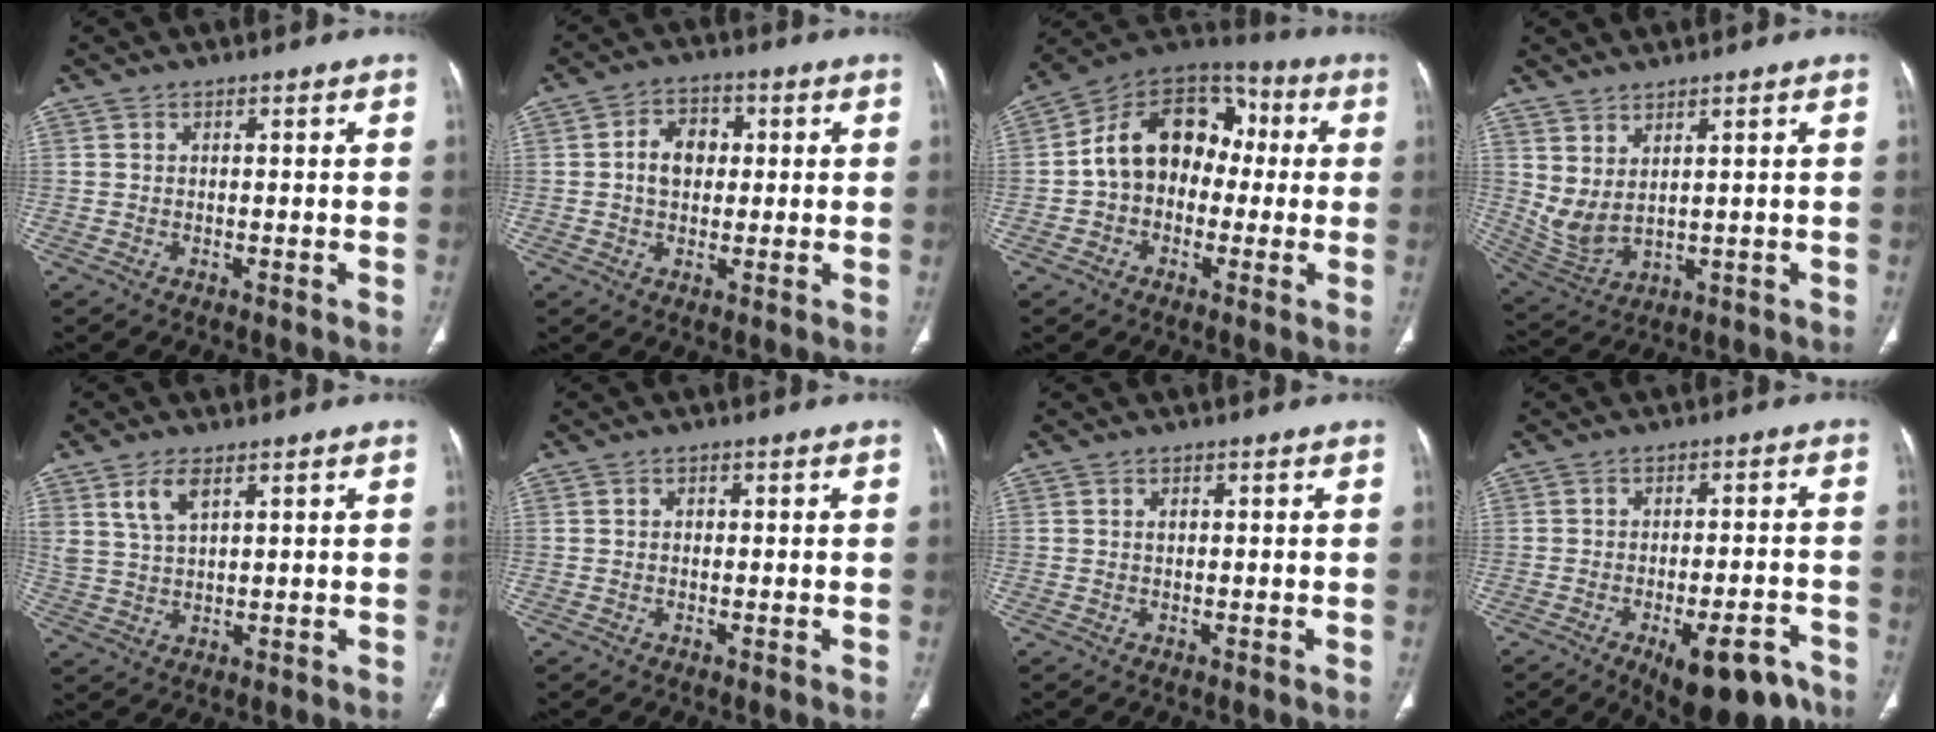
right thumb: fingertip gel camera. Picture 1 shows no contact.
{"total": 6.9, "force": [0.7, 5.2, 4.5], "torque": [-0.055, 0.013, 0.006]}
{"total": 15.7, "force": [-0.1, 12.0, 10.2], "torque": [-0.124, 0.048, -0.018]}
{"total": 6.5, "force": [2.8, 2.7, 5.2], "torque": [-0.107, -0.026, 0.072]}
{"total": 5.3, "force": [3.0, 2.4, 3.7], "torque": [-0.074, -0.012, 0.066]}
{"total": 1.0, "force": [0.1, 0.8, 0.5], "torque": [-0.007, 0.002, 0.002]}
{"total": 1.1, "force": [0.3, 0.7, 0.7], "torque": [-0.012, 0.002, 0.005]}
{"total": 12.5, "force": [-7.5, 4.6, 8.8], "torque": [-0.096, 0.036, -0.099]}